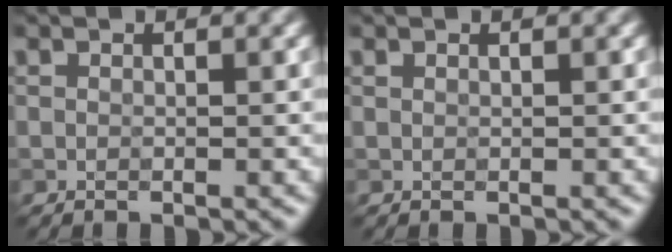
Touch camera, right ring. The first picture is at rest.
{"total": 0.0}